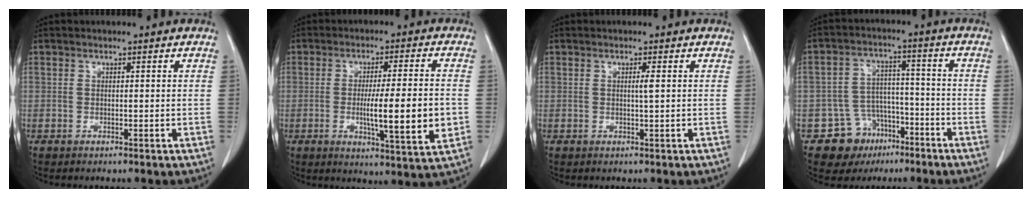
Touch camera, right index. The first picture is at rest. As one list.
[{"total": 11.4, "force": [-1.7, 0.4, 11.3], "torque": [-0.174, -0.016, -0.028]}, {"total": 1.1, "force": [0.2, -0.2, 1.1], "torque": [-0.020, 0.000, 0.003]}, {"total": 8.7, "force": [-4.9, 7.0, 1.5], "torque": [-0.019, 0.027, -0.066]}]